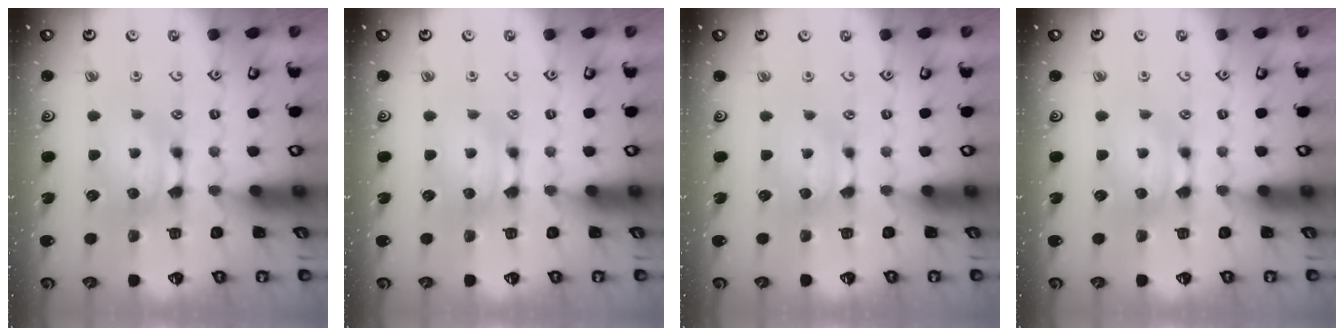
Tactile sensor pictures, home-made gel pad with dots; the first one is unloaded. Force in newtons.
{"total": 0.0}
{"total": 0.9, "press": 0.8, "slide": 0.3}
{"total": 0.0}